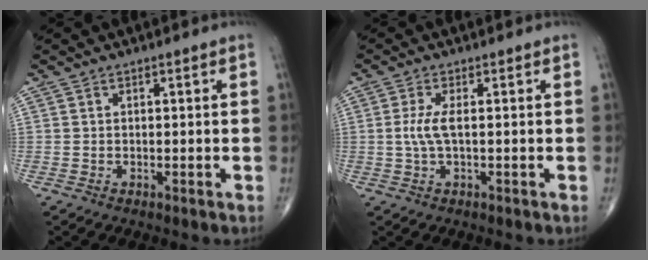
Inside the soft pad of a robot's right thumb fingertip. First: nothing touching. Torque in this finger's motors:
{"motor_torque": [-0.53, 0.43, 0.53, -0.01, 0.03]}